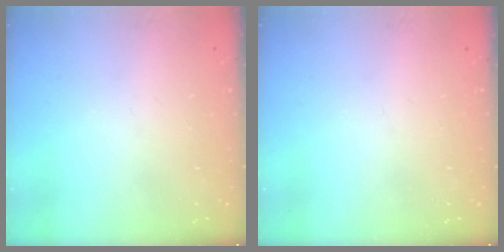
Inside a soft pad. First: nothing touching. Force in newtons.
{"total": 0.0}